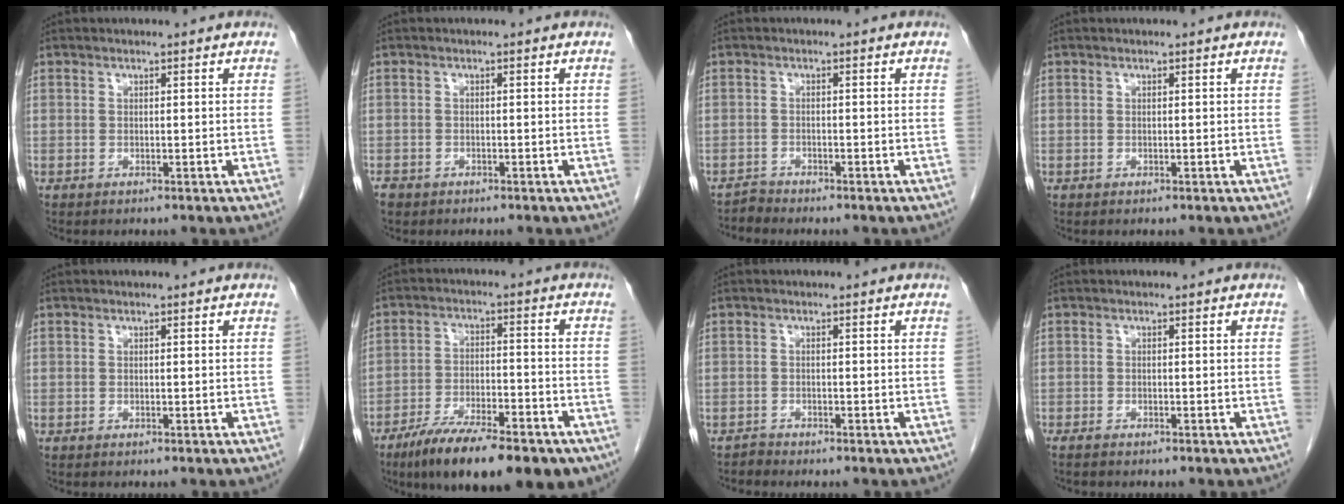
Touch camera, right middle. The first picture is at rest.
{"total": 2.0, "force": [-1.4, 1.2, 0.6], "torque": [-0.015, -0.001, -0.023]}
{"total": 1.4, "force": [-1.3, 0.0, -0.5], "torque": [0.013, -0.006, -0.025]}
{"total": 0.0}
{"total": 0.0}
{"total": 17.3, "force": [-12.1, 4.8, 11.4], "torque": [-0.152, -0.011, -0.192]}
{"total": 1.0, "force": [-0.9, 0.0, -0.3], "torque": [0.007, -0.004, -0.019]}
{"total": 1.6, "force": [-1.4, 0.3, 0.7], "torque": [-0.017, -0.004, -0.018]}